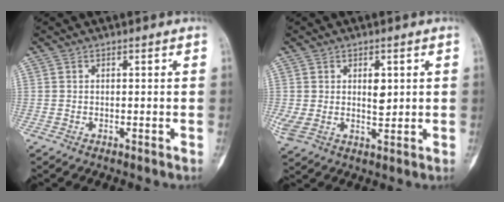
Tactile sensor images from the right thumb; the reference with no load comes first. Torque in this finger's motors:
{"motor_torque": [0.58, 1.61, 0.84, -0.20, 0.21]}